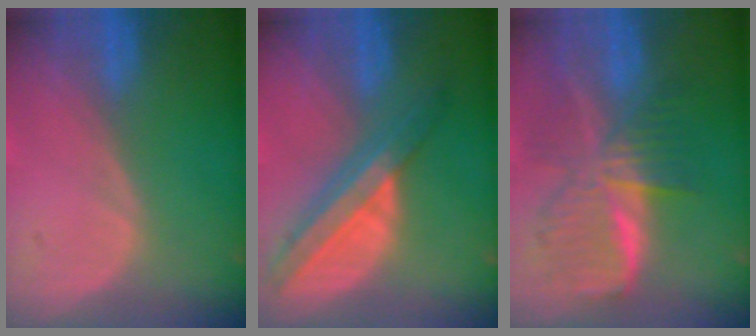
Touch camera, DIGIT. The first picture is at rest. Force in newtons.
{"total": 8.3, "press": 7.0, "slide": 4.4}
{"total": 9.3, "press": 9.3, "slide": 0.7}